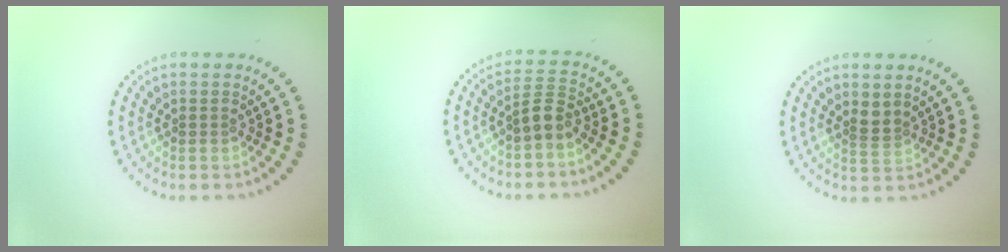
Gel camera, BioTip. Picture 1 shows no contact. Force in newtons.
{"total": 2.2, "press": 1.8, "slide": 1.4}
{"total": 1.3, "press": 0.9, "slide": 1.0}